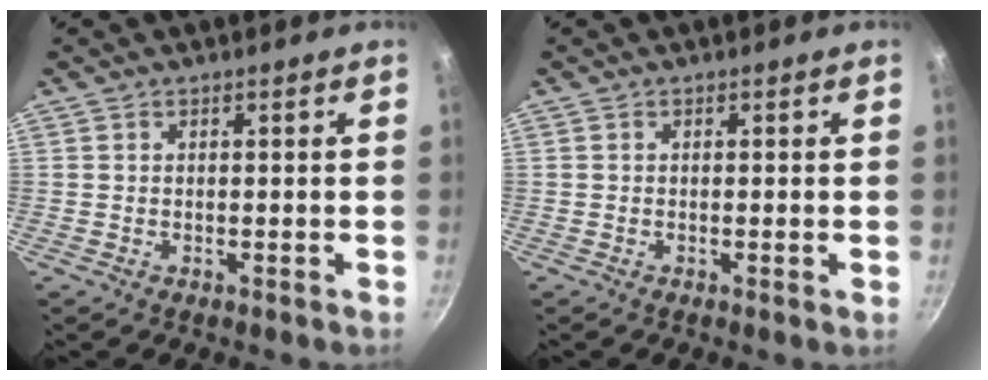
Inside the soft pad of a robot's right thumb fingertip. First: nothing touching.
{"total": 0.5, "force": [-0.2, -0.1, 0.5], "torque": [-0.008, -0.002, -0.006]}